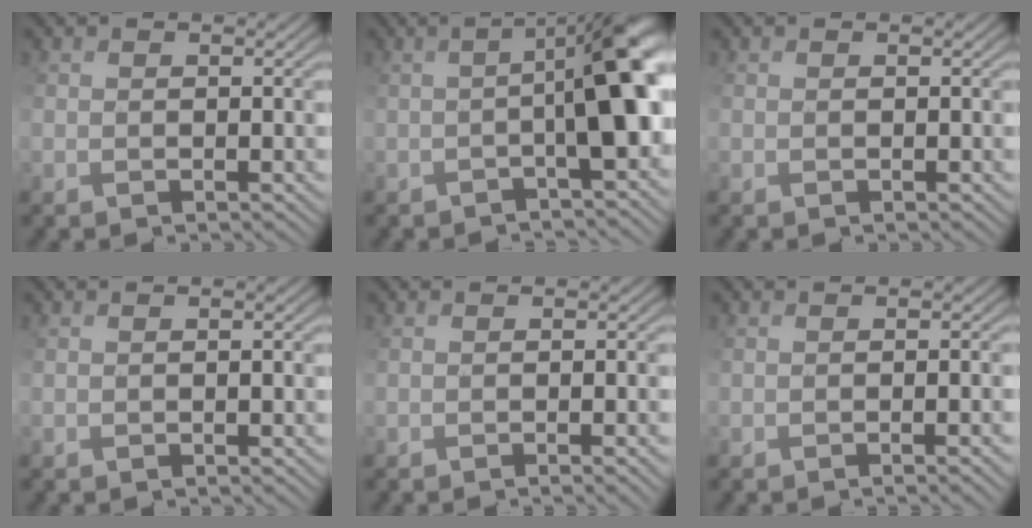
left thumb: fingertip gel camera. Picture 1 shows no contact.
{"total": 7.8, "force": [-1.7, 1.5, 7.5], "torque": [-0.090, 0.014, -0.025]}
{"total": 0.0}
{"total": 0.6, "force": [-0.1, 0.2, 0.5], "torque": [-0.005, 0.002, 0.008]}
{"total": 3.2, "force": [-1.0, 1.0, 2.9], "torque": [-0.022, 0.002, 0.006]}
{"total": 3.9, "force": [-1.2, 1.1, 3.5], "torque": [-0.024, 0.004, 0.003]}